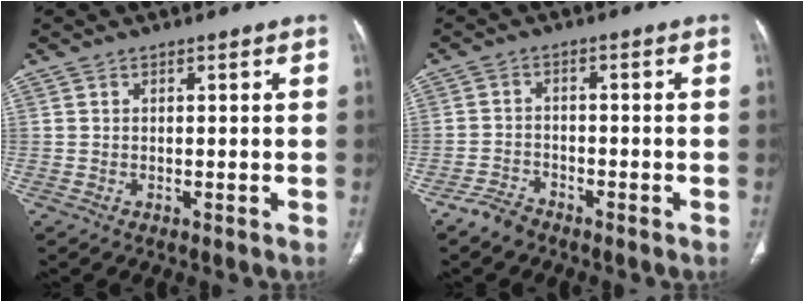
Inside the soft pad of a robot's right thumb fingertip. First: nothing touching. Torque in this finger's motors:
{"motor_torque": [0.45, -0.04, 0.11, -0.17, 0.02]}